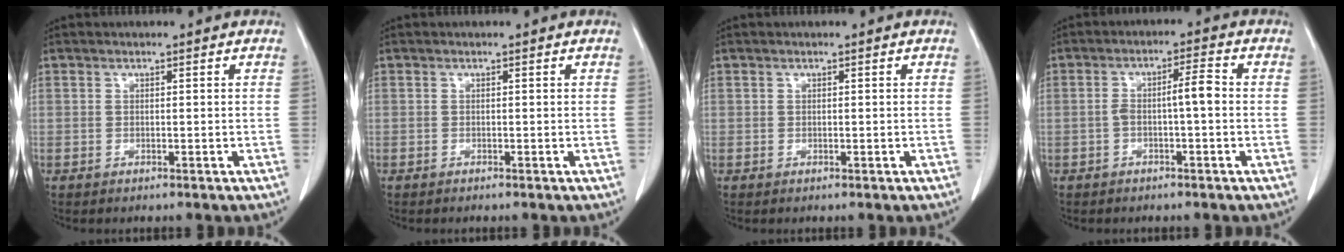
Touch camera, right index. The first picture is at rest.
{"total": 0.0}
{"total": 0.0}
{"total": 4.2, "force": [-0.6, 0.5, 4.2], "torque": [-0.073, 0.016, -0.007]}